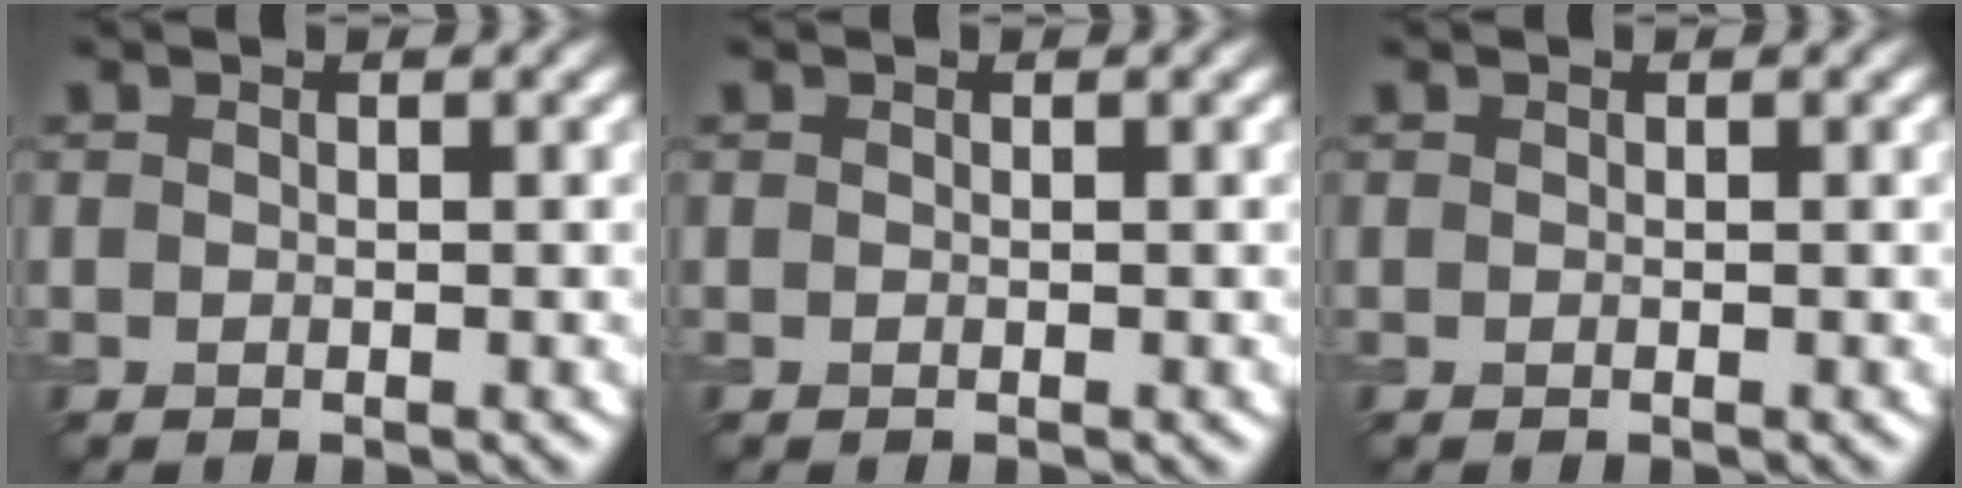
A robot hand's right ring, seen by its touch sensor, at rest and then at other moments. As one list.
[{"total": 0.0}, {"total": 0.0}]